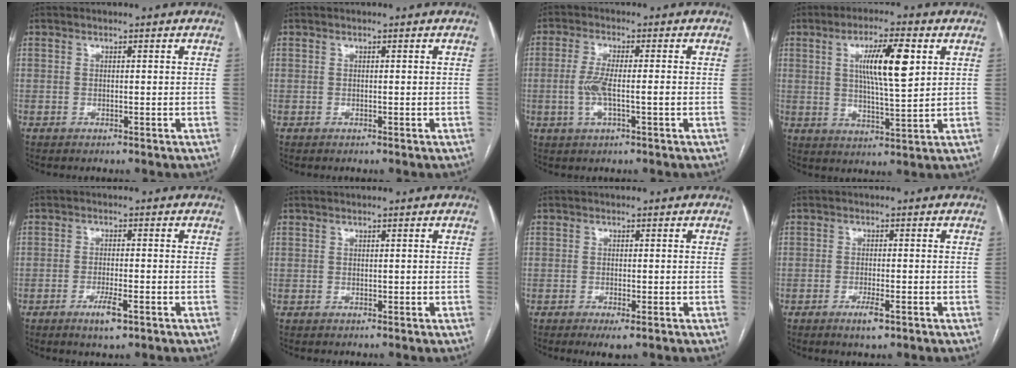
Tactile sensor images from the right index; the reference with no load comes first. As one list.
[{"total": 0.0}, {"total": 5.2, "force": [-0.9, 0.7, 5.0], "torque": [-0.111, 0.004, -0.016]}, {"total": 10.0, "force": [3.0, 1.3, 9.5], "torque": [-0.165, 0.003, 0.053]}, {"total": 4.0, "force": [-2.2, 0.7, 3.3], "torque": [-0.062, -0.004, -0.037]}, {"total": 0.0}, {"total": 2.7, "force": [-1.5, 0.5, 2.2], "torque": [-0.030, -0.005, -0.021]}, {"total": 3.1, "force": [-1.7, 0.5, 2.5], "torque": [-0.046, -0.004, -0.028]}]